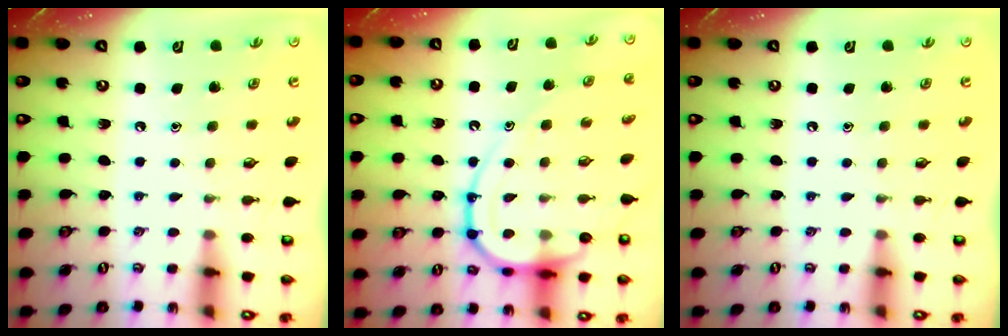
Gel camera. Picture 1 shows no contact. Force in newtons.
{"total": 14.9, "press": 14.8, "slide": 1.3}
{"total": 0.0}